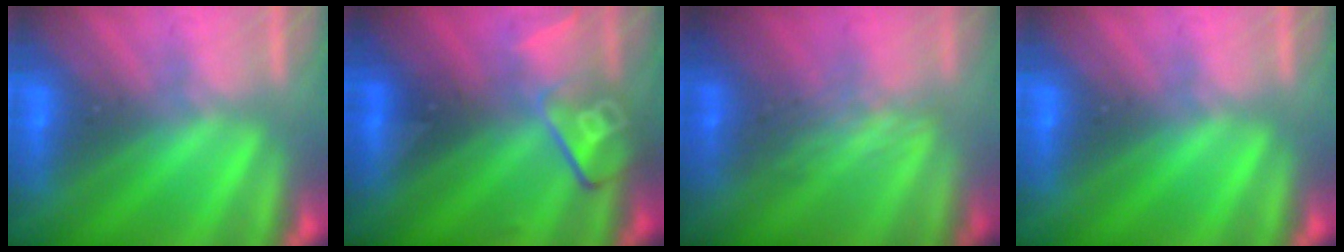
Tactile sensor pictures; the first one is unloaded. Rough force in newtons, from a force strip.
{"total": 2.8}
{"total": 2.4}
{"total": 0.0}